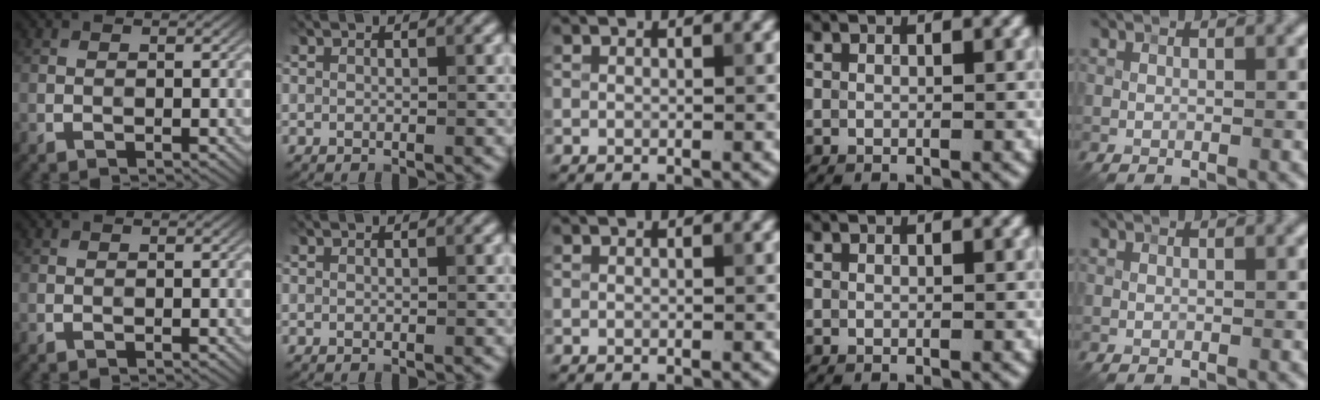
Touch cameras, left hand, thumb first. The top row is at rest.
{}